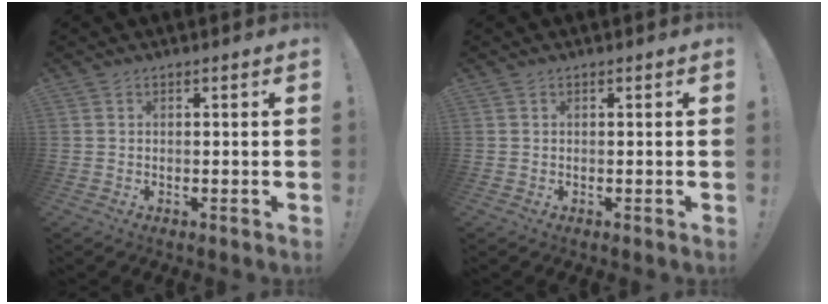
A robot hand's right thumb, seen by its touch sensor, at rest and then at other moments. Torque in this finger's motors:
{"motor_torque": [-0.01, 0.01, -0.01, 0.00, 0.00]}